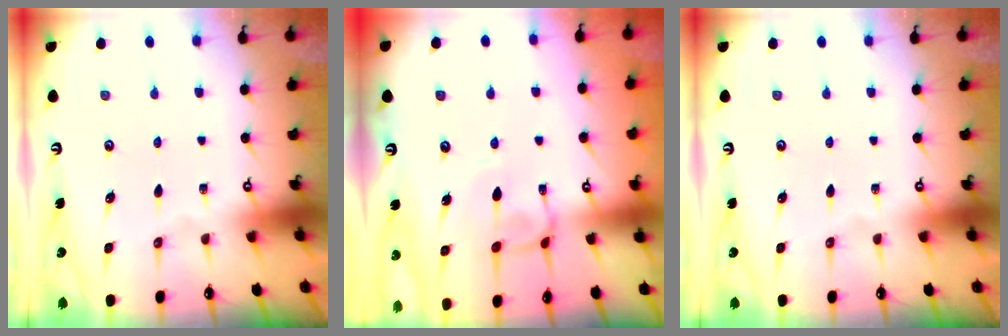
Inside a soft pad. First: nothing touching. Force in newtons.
{"total": 2.0, "press": 1.9, "slide": 0.5}
{"total": 0.0}